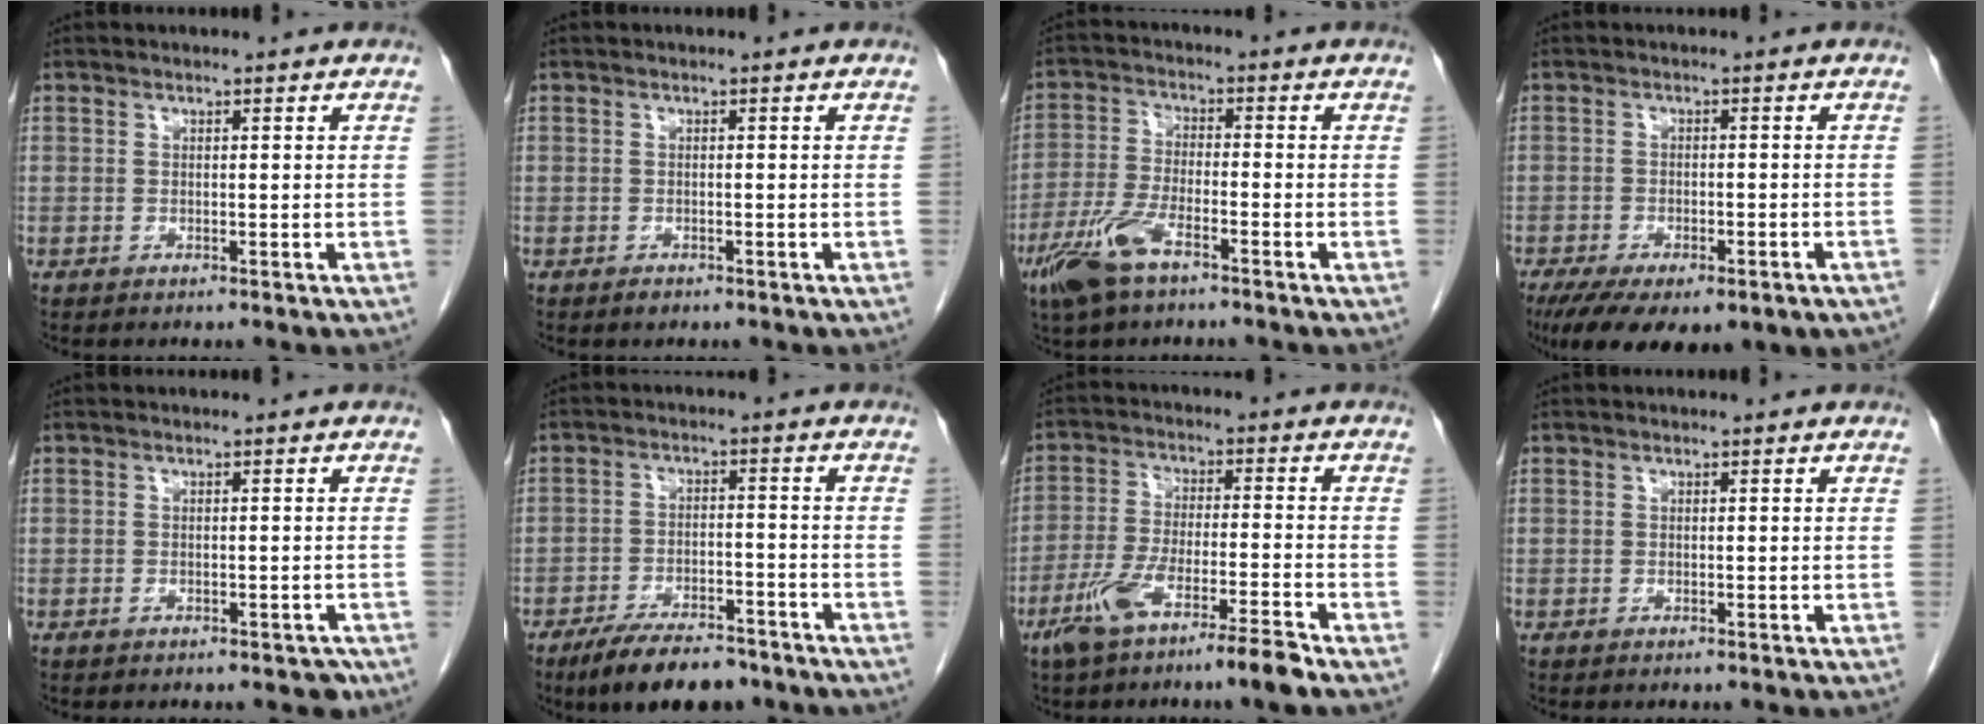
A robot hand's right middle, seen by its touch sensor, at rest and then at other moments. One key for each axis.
{"total": 0.7, "fx": -0.5, "fy": 0.4, "fz": 0.2, "tx": -0.005, "ty": 0.000, "tz": -0.007}
{"total": 8.0, "fx": -5.1, "fy": 2.2, "fz": 5.8, "tx": -0.133, "ty": -0.013, "tz": -0.099}
{"total": 15.0, "fx": -9.8, "fy": 5.8, "fz": 9.8, "tx": -0.170, "ty": -0.020, "tz": -0.134}
{"total": 2.3, "fx": -1.5, "fy": 1.3, "fz": 1.1, "tx": -0.005, "ty": 0.004, "tz": -0.016}
{"total": 10.4, "fx": -8.2, "fy": 3.4, "fz": 5.4, "tx": -0.081, "ty": -0.008, "tz": -0.135}
{"total": 9.1, "fx": -6.2, "fy": 0.3, "fz": 6.6, "tx": -0.132, "ty": -0.006, "tz": -0.117}
{"total": 0.0}